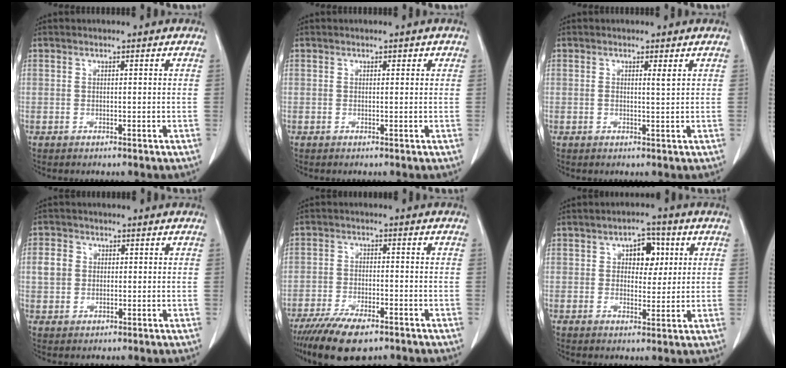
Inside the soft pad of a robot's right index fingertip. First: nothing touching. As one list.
[{"total": 0.6, "force": [0.3, 0.4, 0.3], "torque": [-0.001, 0.000, 0.002]}, {"total": 1.1, "force": [0.5, -0.1, 1.0], "torque": [-0.020, -0.003, 0.006]}, {"total": 3.9, "force": [0.5, 3.4, 1.8], "torque": [-0.042, 0.014, 0.007]}, {"total": 9.5, "force": [-6.8, 3.0, 5.9], "torque": [-0.098, -0.014, -0.114]}, {"total": 5.5, "force": [1.8, 3.2, 4.0], "torque": [-0.053, 0.014, 0.027]}]